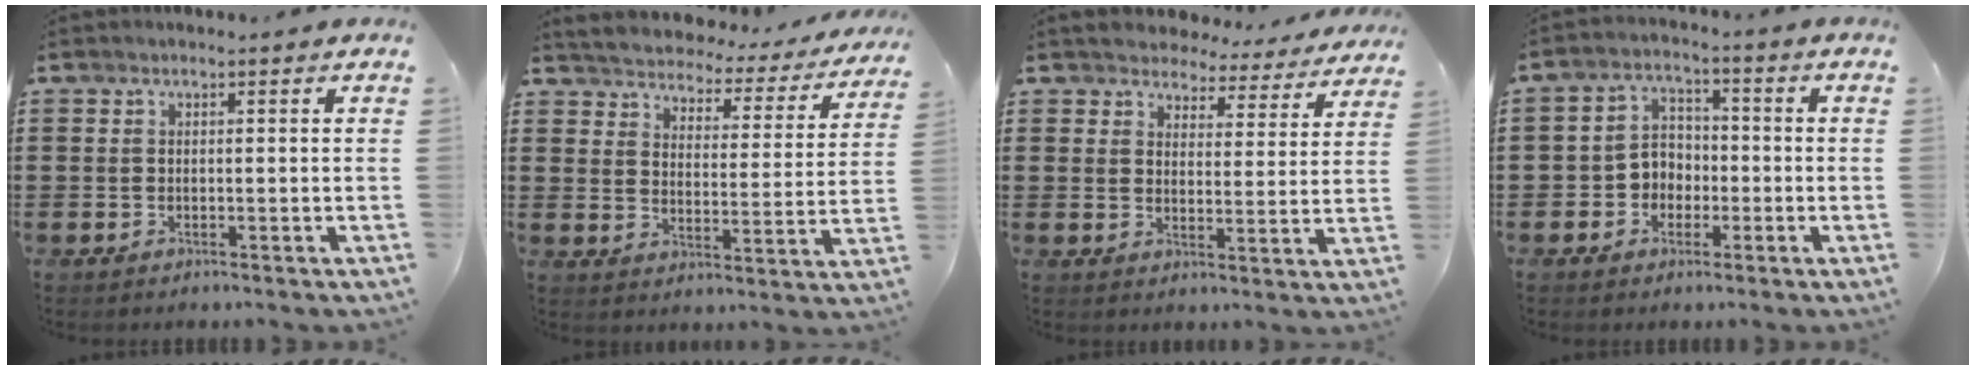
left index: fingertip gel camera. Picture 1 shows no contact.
{"total": 2.8, "force": [2.8, 0.1, -0.3], "torque": [-0.017, -0.033, 0.038]}
{"total": 4.2, "force": [4.1, 0.8, -0.1], "torque": [-0.016, -0.031, 0.068]}
{"total": 4.2, "force": [-1.9, 3.5, 1.3], "torque": [-0.037, 0.012, -0.041]}